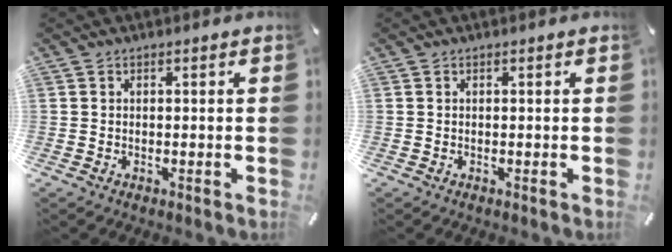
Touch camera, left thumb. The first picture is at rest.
{"total": 0.0}